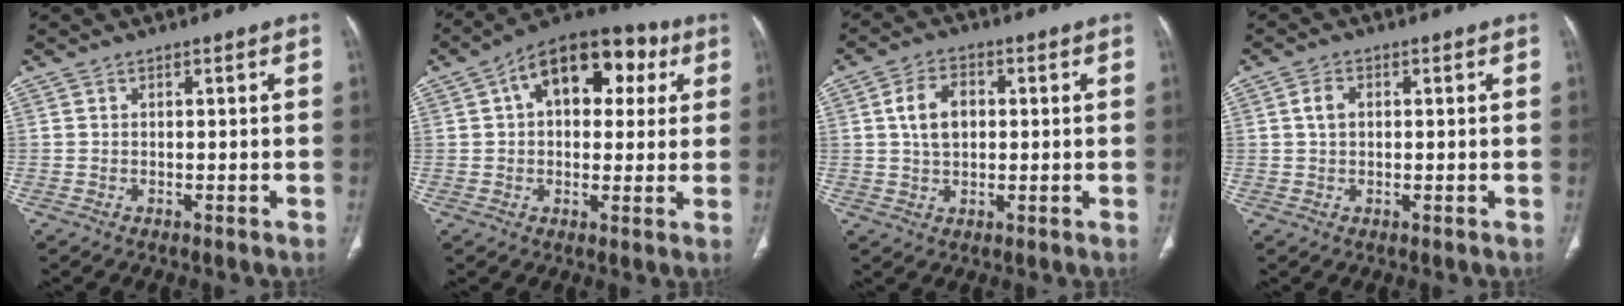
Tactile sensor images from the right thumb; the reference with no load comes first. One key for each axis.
{"total": 17.0, "fx": 5.3, "fy": 10.4, "fz": 12.4, "tx": -0.139, "ty": 0.025, "tz": 0.072}
{"total": 7.1, "fx": 1.2, "fy": 4.6, "fz": 5.2, "tx": -0.086, "ty": 0.008, "tz": 0.020}
{"total": 3.0, "fx": 0.6, "fy": 2.0, "fz": 2.2, "tx": -0.042, "ty": 0.005, "tz": 0.012}